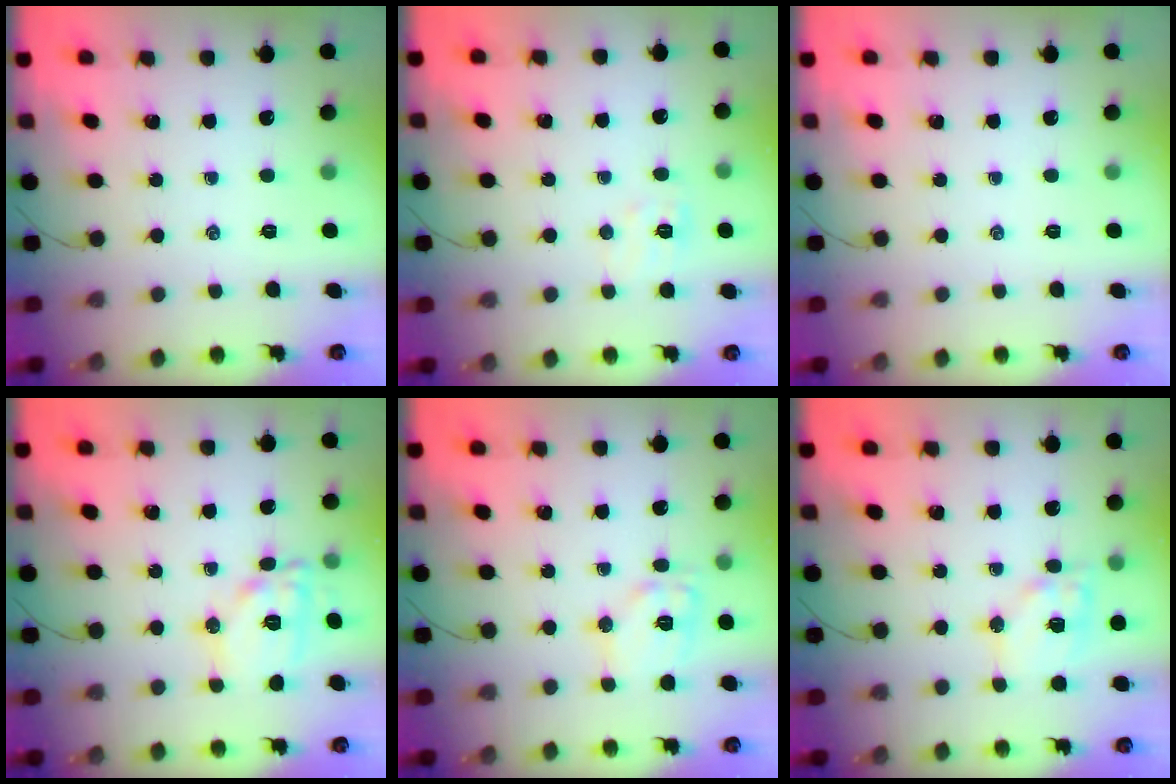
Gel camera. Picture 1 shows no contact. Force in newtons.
{"total": 5.4, "press": 5.3, "slide": 1.1}
{"total": 0.0}
{"total": 11.8, "press": 11.8, "slide": 0.4}
{"total": 10.2, "press": 10.2, "slide": 0.7}
{"total": 11.4, "press": 11.3, "slide": 1.9}